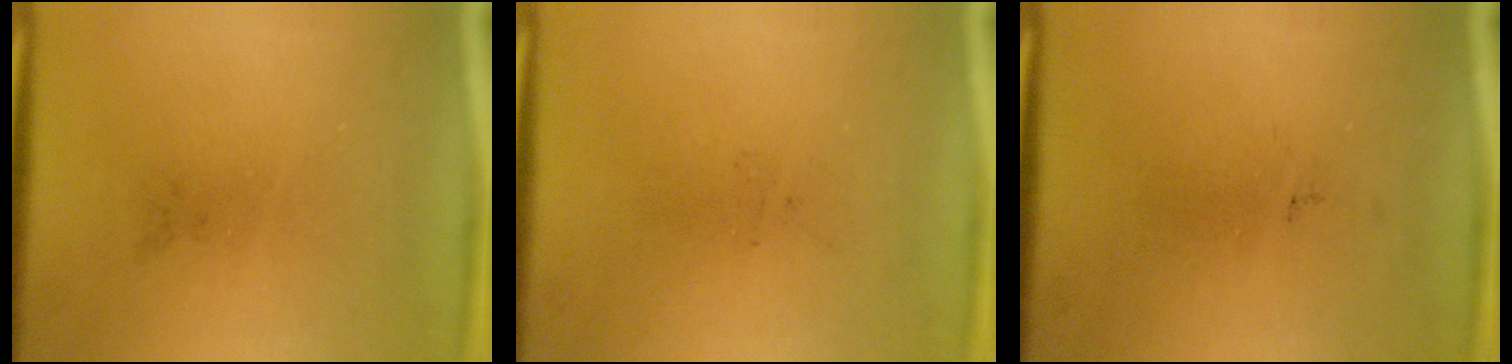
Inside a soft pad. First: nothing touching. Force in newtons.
{"total": 0.0}
{"total": 0.0}